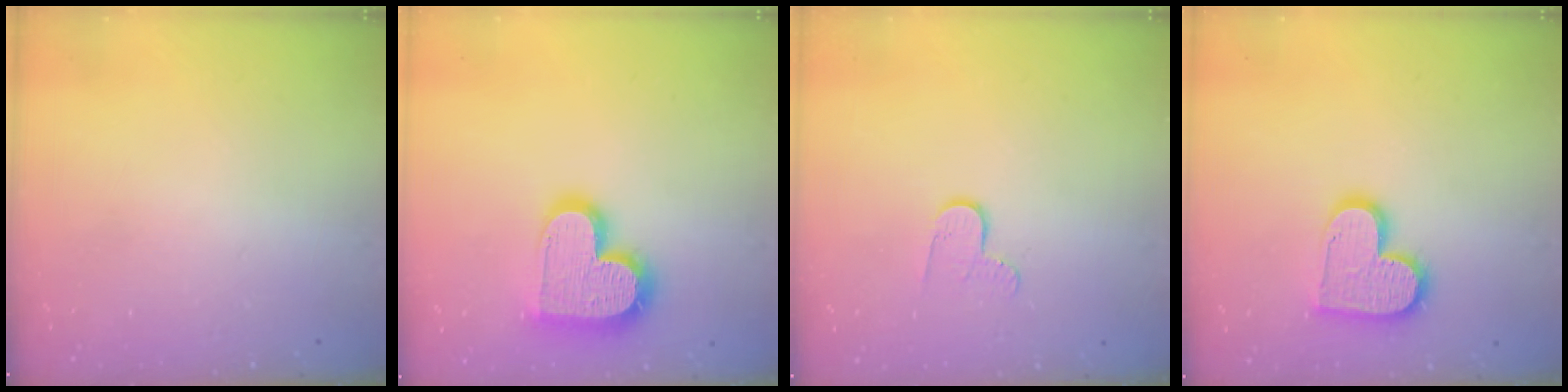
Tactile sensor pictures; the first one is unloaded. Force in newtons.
{"total": 17.5, "press": 17.4, "slide": 1.3}
{"total": 5.9, "press": 5.9, "slide": 0.6}
{"total": 13.8, "press": 13.7, "slide": 1.1}